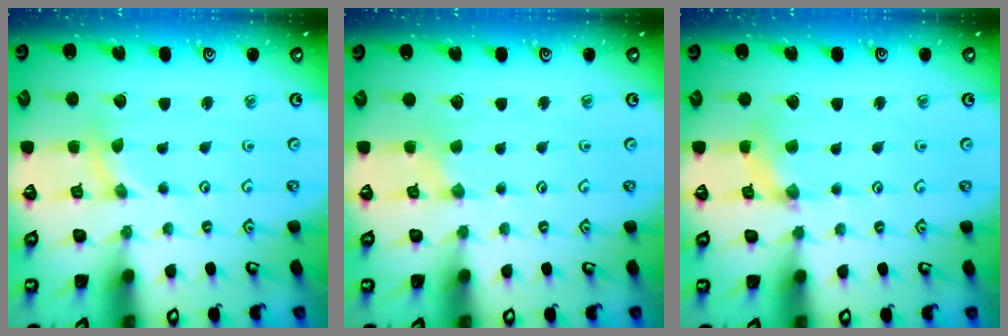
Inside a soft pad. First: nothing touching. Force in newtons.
{"total": 0.0}
{"total": 2.6, "press": 2.6, "slide": 0.3}